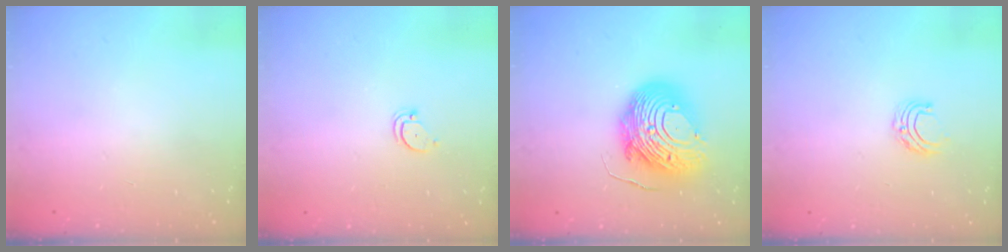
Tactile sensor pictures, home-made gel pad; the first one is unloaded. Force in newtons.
{"total": 2.6, "press": 2.6, "slide": 0.1}
{"total": 14.7, "press": 14.7, "slide": 1.1}
{"total": 5.6, "press": 5.6, "slide": 0.5}